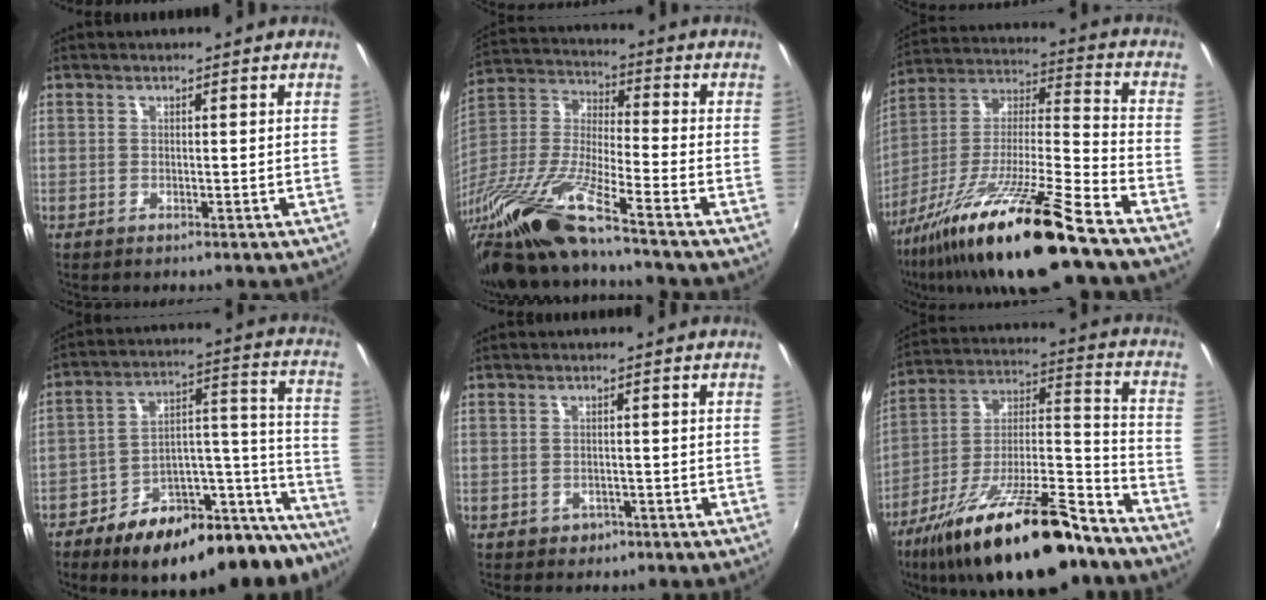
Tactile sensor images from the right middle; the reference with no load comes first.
{"total": 19.8, "force": [-15.3, 0.4, 12.6], "torque": [-0.251, -0.040, -0.298]}
{"total": 21.2, "force": [-14.9, 0.4, 15.0], "torque": [-0.264, -0.025, -0.268]}
{"total": 26.0, "force": [-19.4, 9.7, 14.3], "torque": [-0.156, 0.042, -0.272]}
{"total": 2.2, "force": [-1.0, 1.9, 0.6], "torque": [-0.014, -0.002, -0.011]}
{"total": 25.3, "force": [-17.3, 7.1, 17.0], "torque": [-0.282, -0.017, -0.272]}